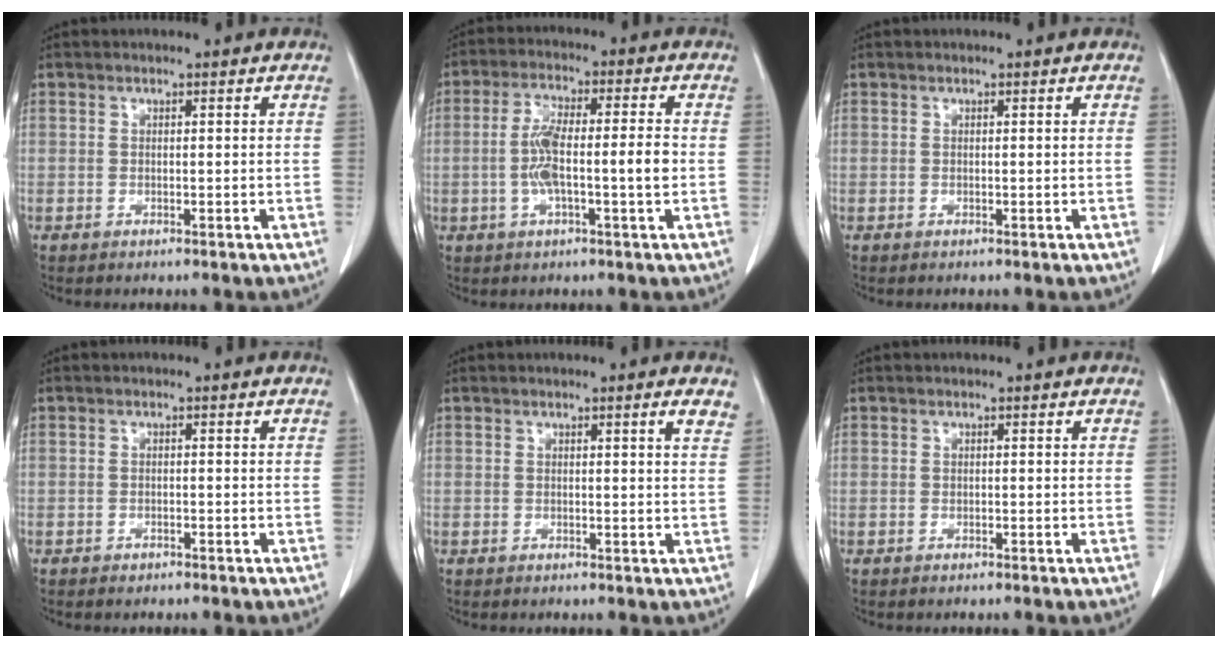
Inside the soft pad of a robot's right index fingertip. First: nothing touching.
{"total": 8.3, "force": [-1.2, 0.9, 8.2], "torque": [-0.163, 0.014, -0.024]}
{"total": 0.0}
{"total": 0.8, "force": [-0.6, 0.4, 0.2], "torque": [-0.005, 0.001, -0.006]}
{"total": 2.3, "force": [1.7, -0.1, 1.6], "torque": [-0.021, -0.007, 0.011]}
{"total": 0.0}